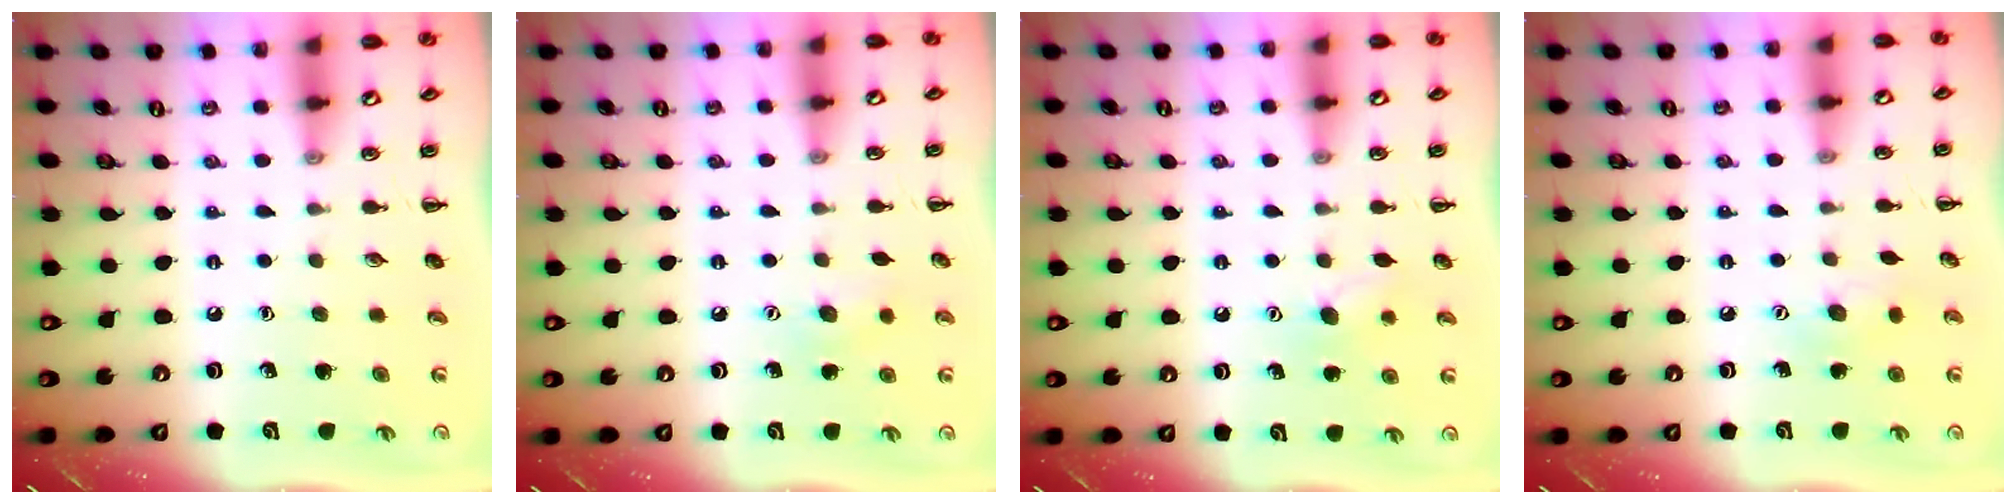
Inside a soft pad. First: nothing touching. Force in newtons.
{"total": 6.6, "press": 6.5, "slide": 1.3}
{"total": 6.3, "press": 6.1, "slide": 1.4}
{"total": 6.2, "press": 6.0, "slide": 1.7}